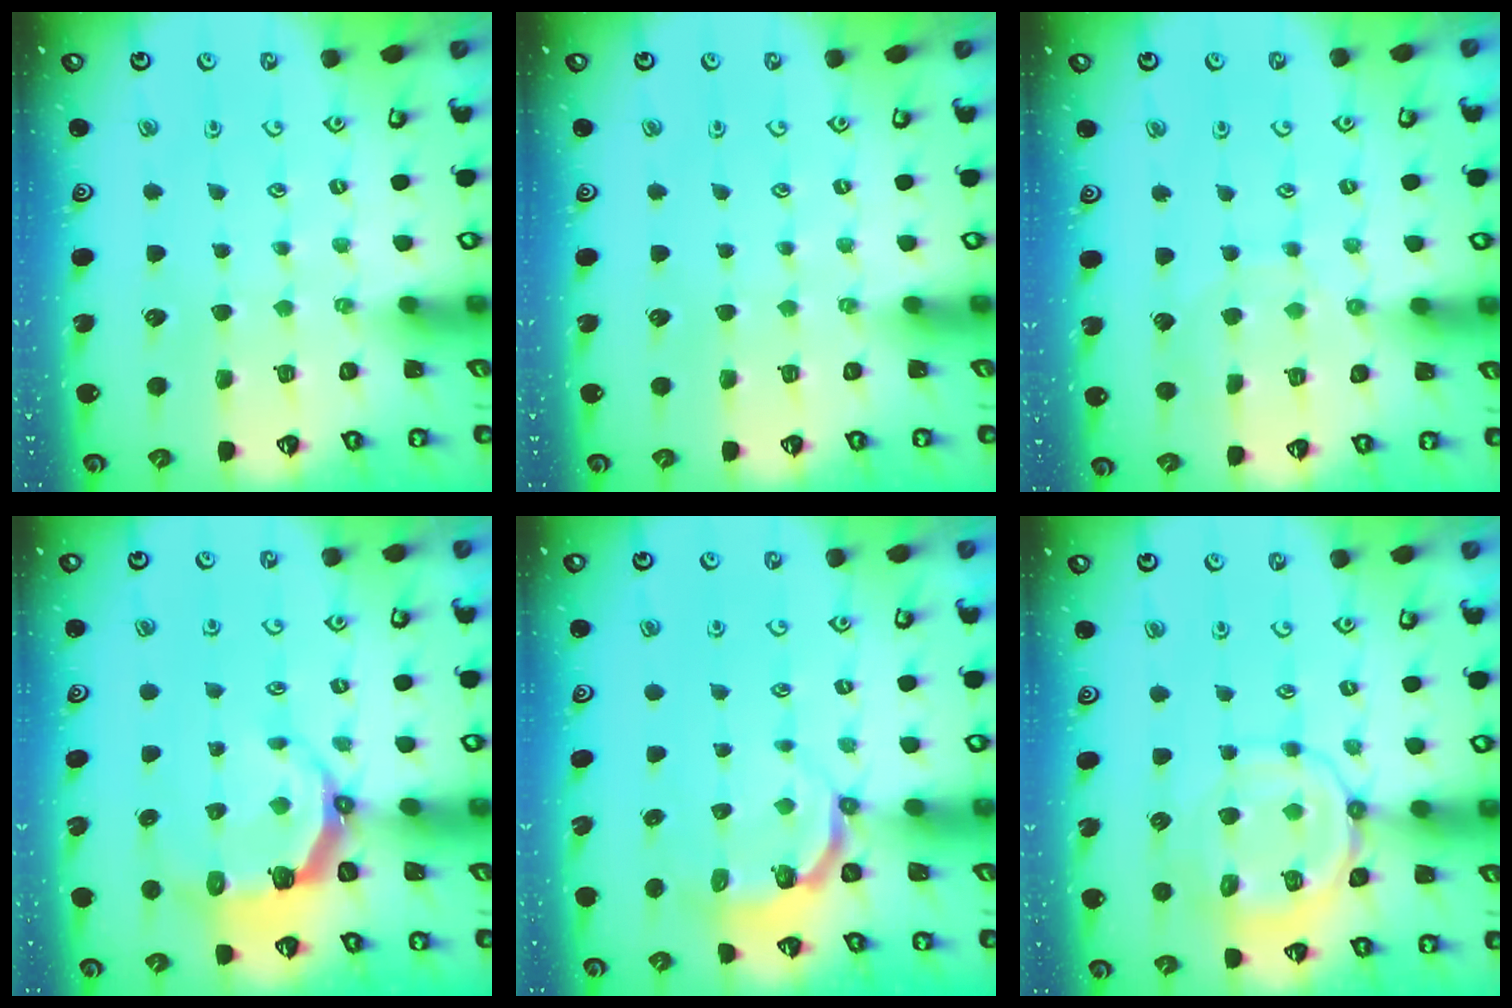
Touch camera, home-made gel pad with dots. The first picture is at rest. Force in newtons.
{"total": 0.0}
{"total": 5.0, "press": 5.0, "slide": 0.6}
{"total": 5.8, "press": 4.5, "slide": 3.7}
{"total": 4.3, "press": 3.1, "slide": 3.0}
{"total": 11.3, "press": 11.2, "slide": 1.2}